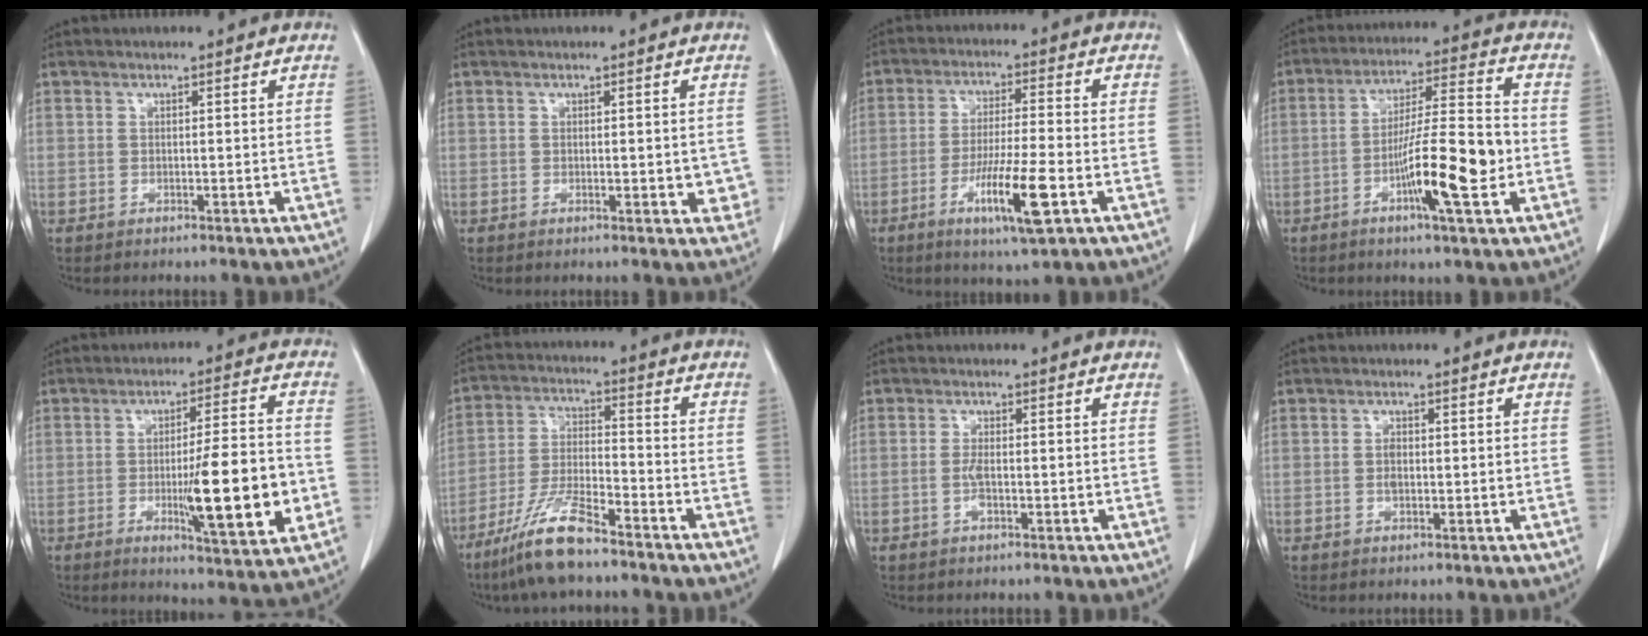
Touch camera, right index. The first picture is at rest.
{"total": 3.2, "force": [-0.4, 1.4, 2.9], "torque": [-0.020, -0.001, -0.005]}
{"total": 10.3, "force": [-4.2, 0.5, 9.4], "torque": [-0.170, -0.017, -0.072]}
{"total": 12.9, "force": [-3.5, 1.1, 12.4], "torque": [-0.211, 0.003, -0.061]}
{"total": 14.4, "force": [-3.1, 1.4, 14.0], "torque": [-0.206, -0.009, -0.044]}
{"total": 10.6, "force": [-7.9, 1.6, 6.9], "torque": [-0.145, -0.022, -0.153]}
{"total": 2.0, "force": [-0.6, 0.5, 1.9], "torque": [-0.044, -0.002, -0.012]}
{"total": 1.8, "force": [-0.1, 0.9, 1.5], "torque": [-0.030, 0.001, -0.001]}